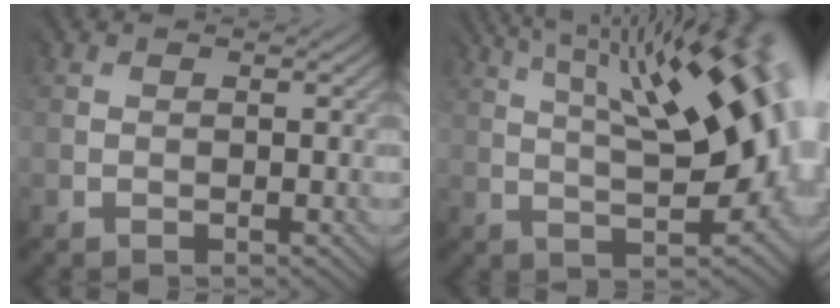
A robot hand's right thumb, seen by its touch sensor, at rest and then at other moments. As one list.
[{"total": 16.8, "force": [4.7, 5.6, 15.1], "torque": [-0.202, 0.048, 0.061]}]